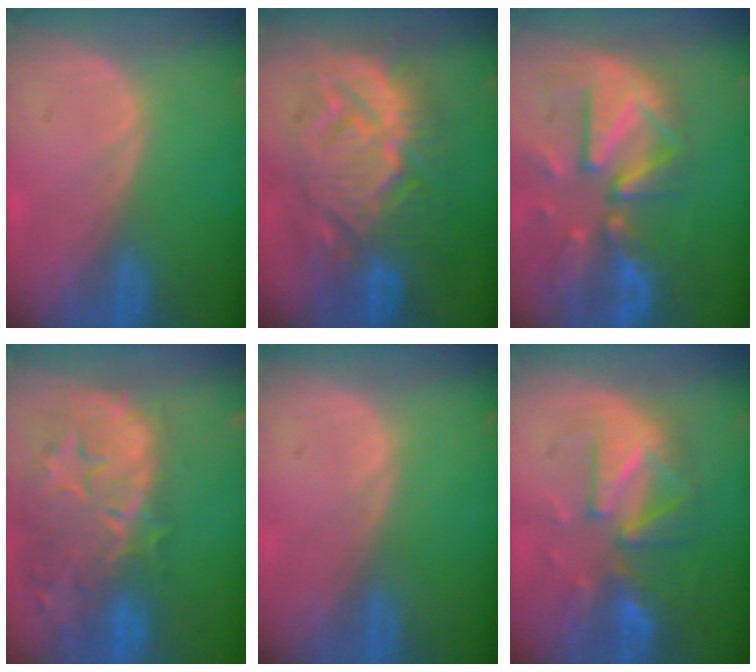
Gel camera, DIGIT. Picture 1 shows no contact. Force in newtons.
{"total": 12.0, "press": 11.9, "slide": 1.0}
{"total": 12.1, "press": 10.5, "slide": 6.1}
{"total": 14.7, "press": 11.8, "slide": 8.8}
{"total": 0.0}
{"total": 10.0, "press": 8.8, "slide": 4.7}